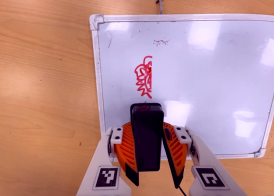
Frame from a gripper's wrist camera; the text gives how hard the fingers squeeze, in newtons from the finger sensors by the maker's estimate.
{"total": 10.5, "left": 9.5, "right": 11.4}